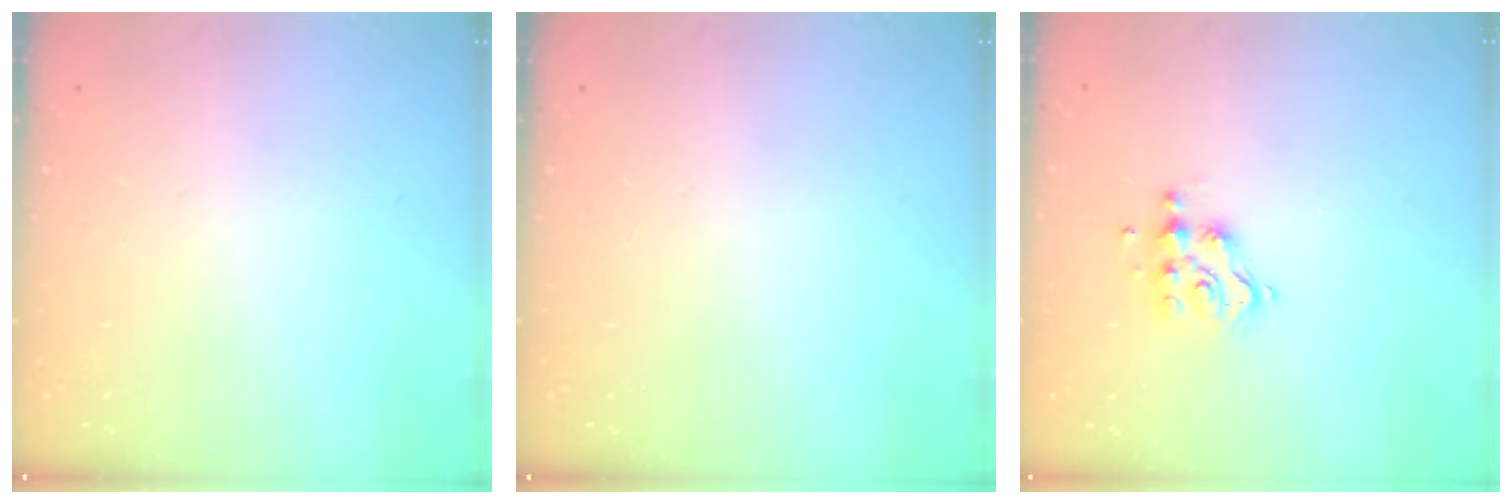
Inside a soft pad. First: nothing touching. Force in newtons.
{"total": 0.0}
{"total": 8.0, "press": 8.0, "slide": 0.6}